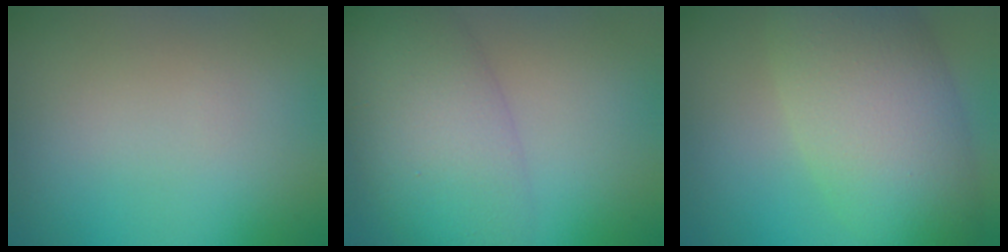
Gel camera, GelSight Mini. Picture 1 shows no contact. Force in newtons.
{"total": 7.5, "press": 7.5, "slide": 0.3}
{"total": 9.3, "press": 9.3, "slide": 0.5}